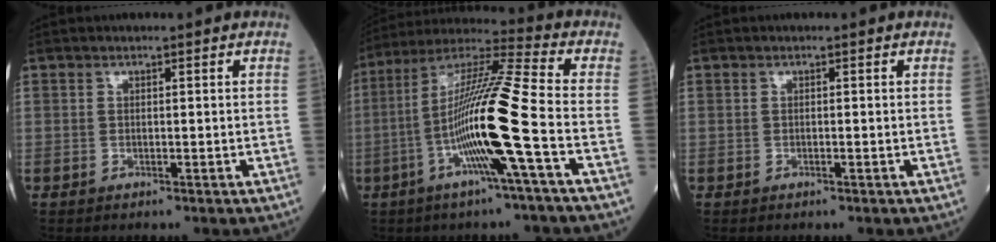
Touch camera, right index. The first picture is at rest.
{"total": 15.8, "force": [-4.3, -1.5, 15.1], "torque": [-0.288, 0.002, -0.091]}
{"total": 0.0}